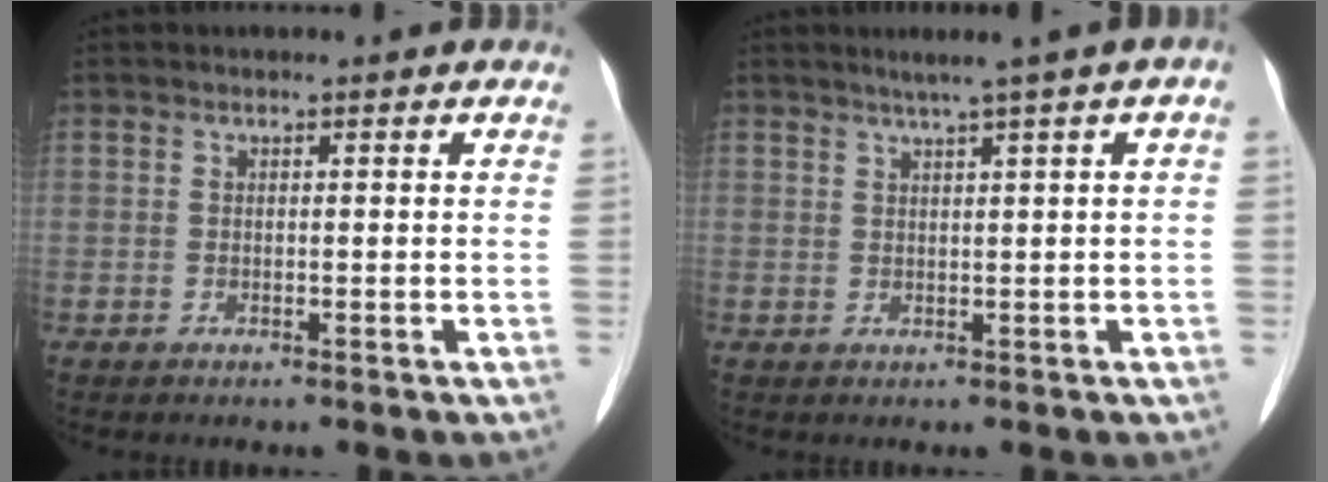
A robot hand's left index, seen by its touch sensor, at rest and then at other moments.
{"total": 4.3, "force": [2.0, -0.4, 3.8], "torque": [-0.057, 0.013, 0.029]}